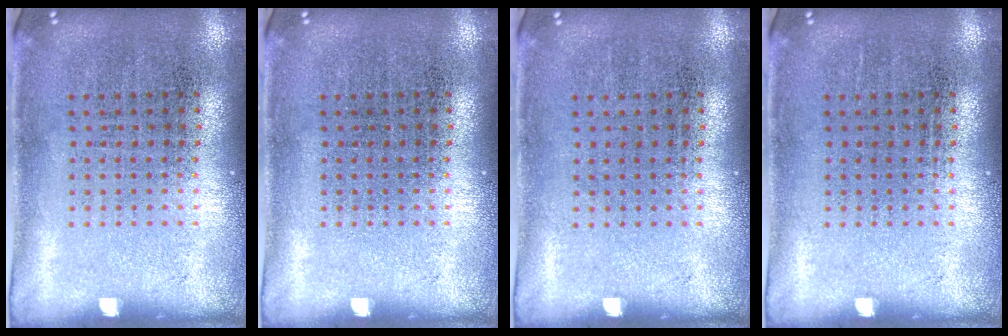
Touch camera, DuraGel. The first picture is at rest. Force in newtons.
{"total": 0.0}
{"total": 0.0}
{"total": 0.0}